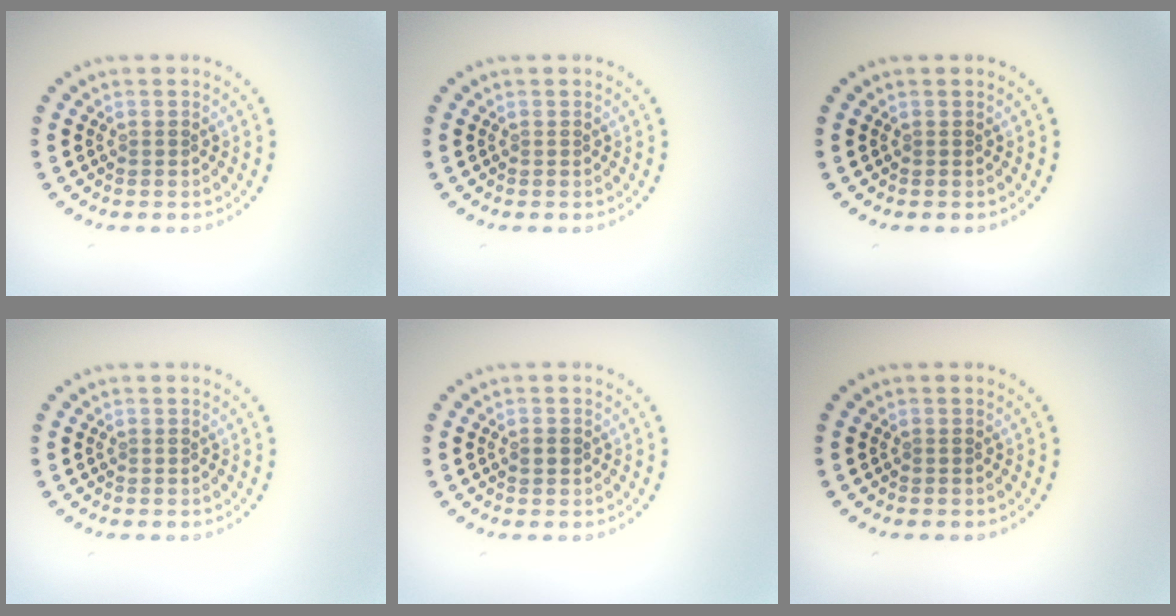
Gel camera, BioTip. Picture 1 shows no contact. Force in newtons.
{"total": 0.0}
{"total": 0.0}
{"total": 0.0}
{"total": 1.3, "press": 1.3, "slide": 0.2}
{"total": 0.0}